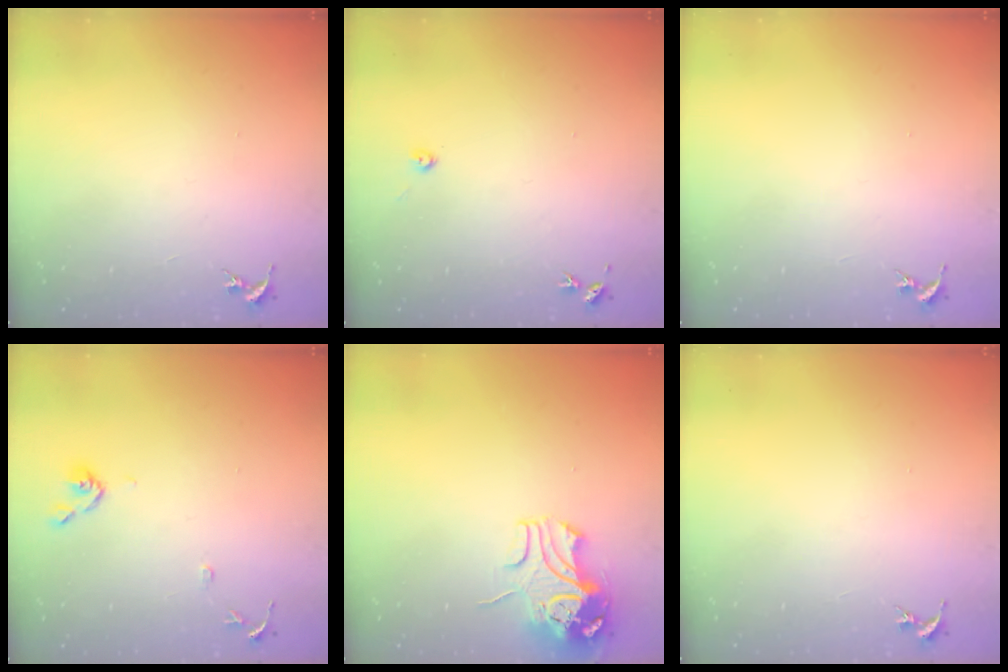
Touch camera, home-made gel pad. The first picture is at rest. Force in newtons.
{"total": 2.2, "press": 2.2, "slide": 0.3}
{"total": 0.0}
{"total": 8.6, "press": 8.6, "slide": 0.7}
{"total": 9.8, "press": 9.7, "slide": 1.4}
{"total": 0.0}